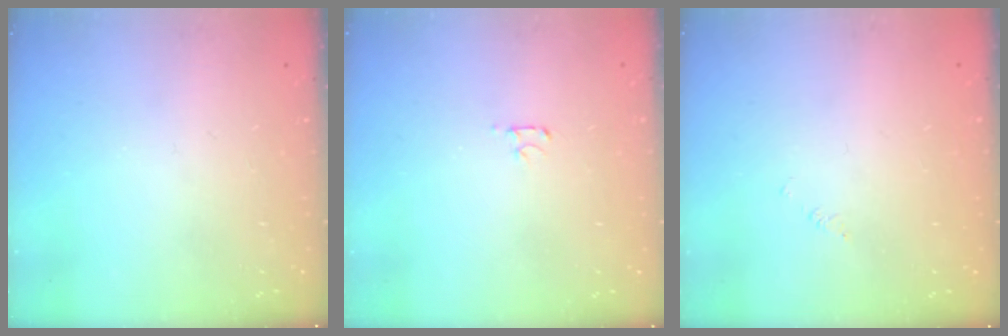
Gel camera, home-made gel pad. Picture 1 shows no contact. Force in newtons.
{"total": 2.5, "press": 2.4, "slide": 0.3}
{"total": 1.7, "press": 1.7, "slide": 0.3}